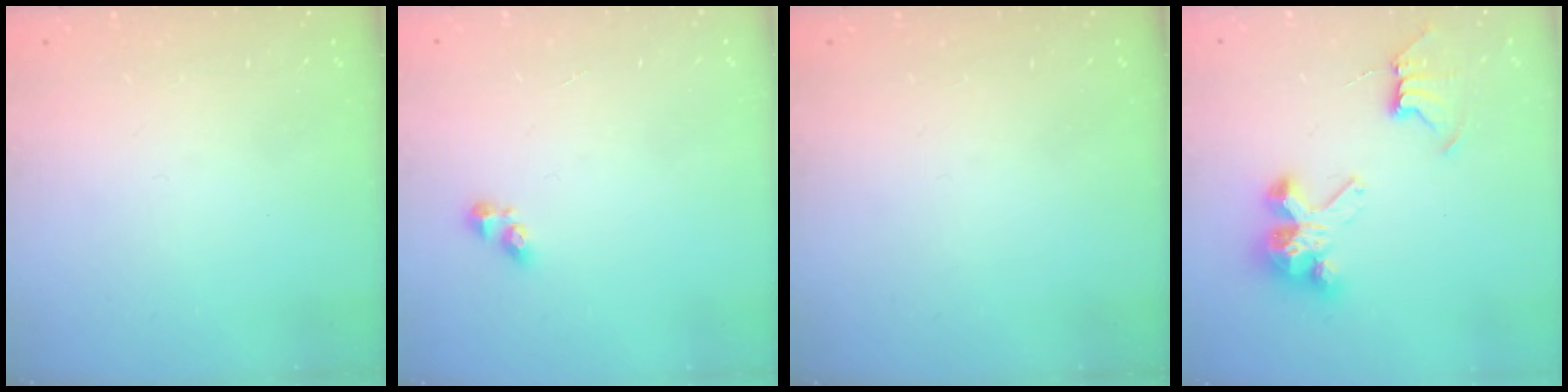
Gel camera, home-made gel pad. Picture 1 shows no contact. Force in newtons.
{"total": 3.5, "press": 3.5, "slide": 0.4}
{"total": 0.0}
{"total": 8.0, "press": 8.0, "slide": 0.5}